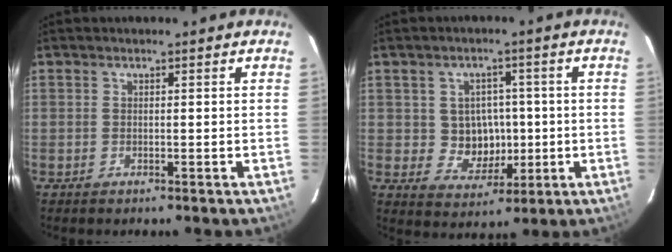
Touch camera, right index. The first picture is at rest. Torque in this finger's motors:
{"motor_torque": [0.26, 0.20, 0.28, 0.01]}